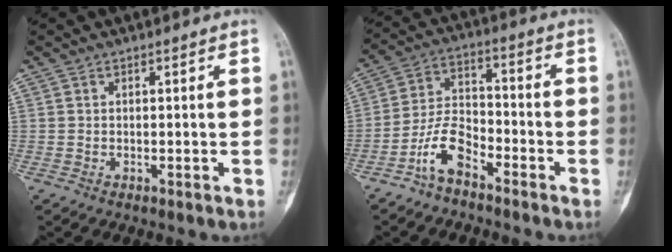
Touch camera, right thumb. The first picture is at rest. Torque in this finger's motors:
{"motor_torque": [-0.18, 0.22, 0.92, -0.65, 0.04]}